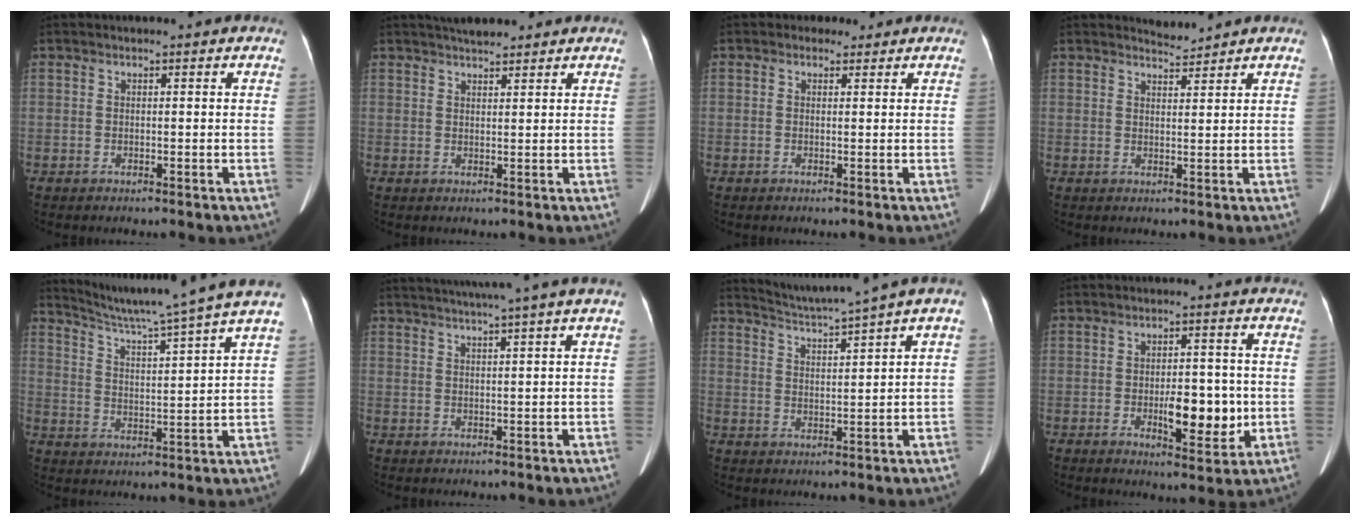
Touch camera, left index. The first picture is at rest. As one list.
[{"total": 4.7, "force": [4.1, 1.3, 1.8], "torque": [-0.021, 0.026, 0.066]}, {"total": 1.6, "force": [0.9, 1.4, 0.0], "torque": [0.005, 0.009, 0.008]}, {"total": 1.9, "force": [1.9, -0.4, -0.5], "torque": [-0.003, -0.005, 0.037]}, {"total": 14.9, "force": [12.9, -2.8, 6.9], "torque": [-0.119, -0.022, 0.186]}, {"total": 8.8, "force": [7.1, -2.0, 4.8], "torque": [-0.069, 0.014, 0.092]}, {"total": 6.7, "force": [5.7, -1.9, 3.0], "torque": [-0.054, 0.001, 0.099]}, {"total": 7.8, "force": [-1.4, 3.1, 7.0], "torque": [-0.101, -0.006, -0.014]}]